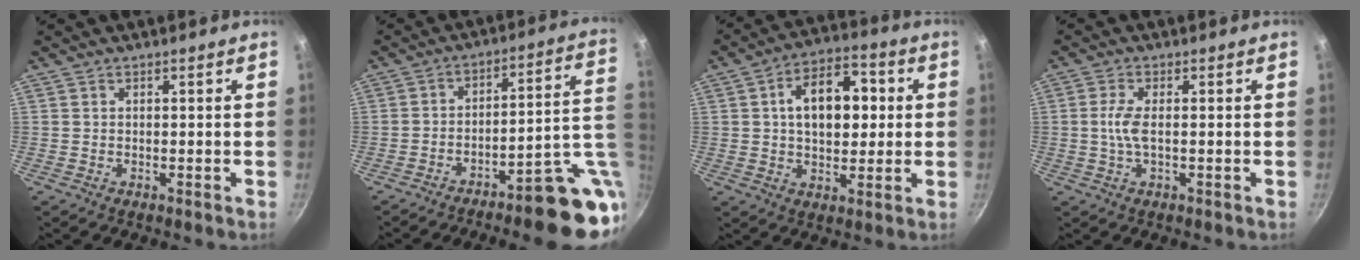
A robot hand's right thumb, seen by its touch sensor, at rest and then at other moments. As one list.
[{"total": 16.7, "force": [-6.0, 5.3, 14.7], "torque": [-0.150, 0.032, -0.074]}, {"total": 13.6, "force": [2.0, 8.5, 10.4], "torque": [-0.122, 0.016, 0.022]}, {"total": 3.9, "force": [-0.1, 1.2, 3.7], "torque": [-0.087, 0.003, -0.006]}]